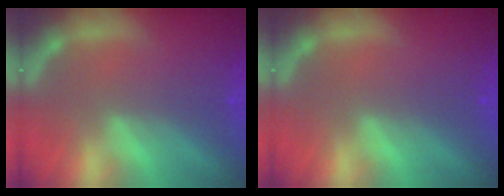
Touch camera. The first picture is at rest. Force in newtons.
{"total": 0.0}